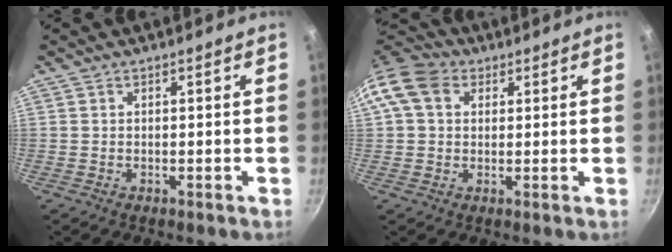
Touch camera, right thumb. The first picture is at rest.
{"total": 9.6, "force": [2.9, 7.4, 5.5], "torque": [-0.084, 0.013, 0.035]}